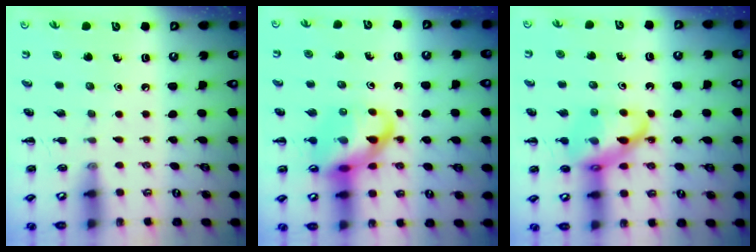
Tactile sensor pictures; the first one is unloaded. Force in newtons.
{"total": 14.5, "press": 14.4, "slide": 2.3}
{"total": 16.6, "press": 16.3, "slide": 3.1}